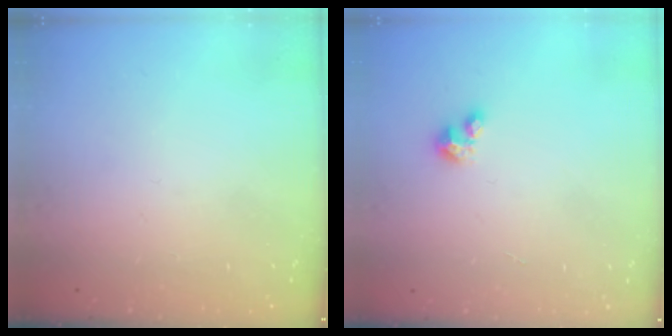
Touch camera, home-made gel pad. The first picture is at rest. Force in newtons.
{"total": 3.5, "press": 3.4, "slide": 0.3}